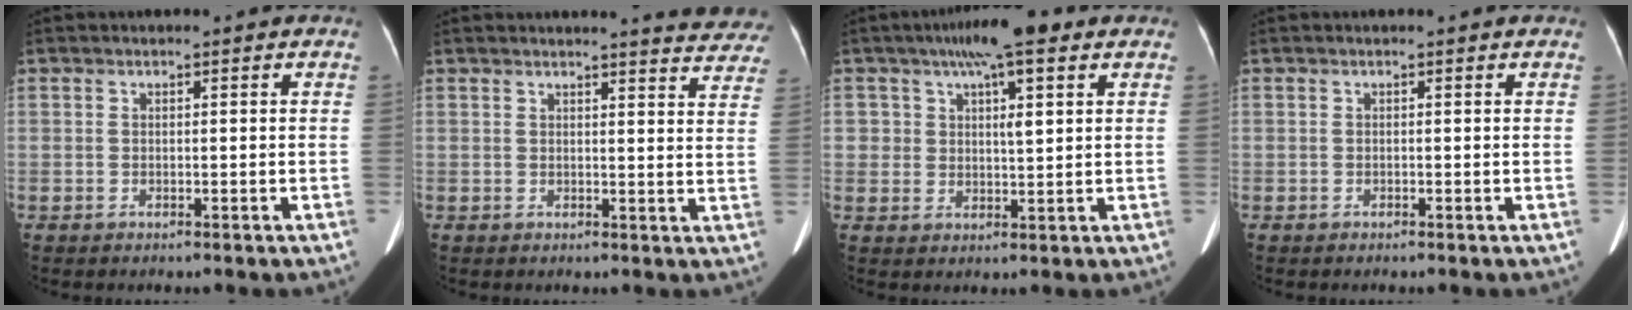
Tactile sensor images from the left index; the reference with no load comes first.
{"total": 10.8, "force": [10.4, 1.2, 2.6], "torque": [-0.008, -0.048, 0.086]}
{"total": 8.0, "force": [4.5, 3.0, 5.9], "torque": [-0.089, 0.019, 0.068]}
{"total": 0.0}